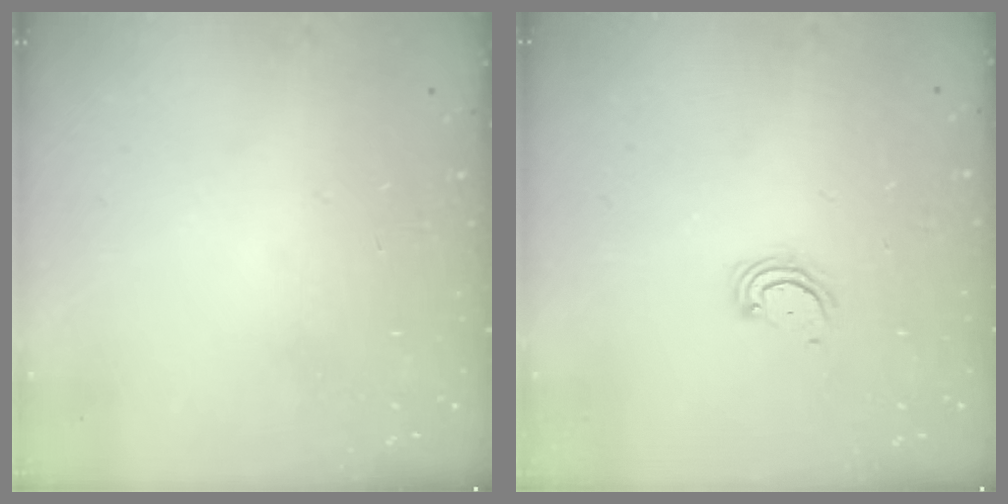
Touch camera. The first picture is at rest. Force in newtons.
{"total": 2.9, "press": 2.9, "slide": 0.3}